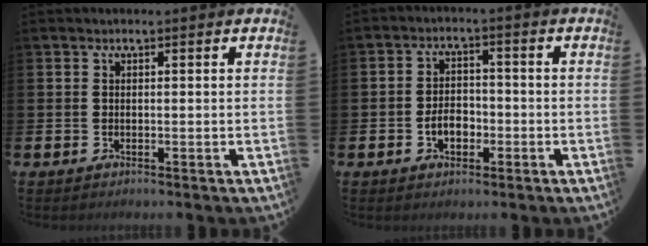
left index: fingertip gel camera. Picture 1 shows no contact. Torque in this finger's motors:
{"motor_torque": [0.86, 0.38, 0.07, 0.10]}